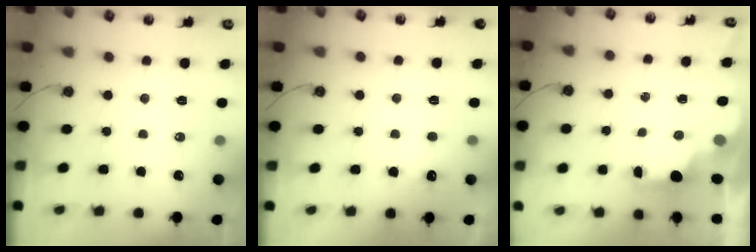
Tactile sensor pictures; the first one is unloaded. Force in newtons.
{"total": 3.7, "press": 3.6, "slide": 0.7}
{"total": 2.1, "press": 2.0, "slide": 0.7}